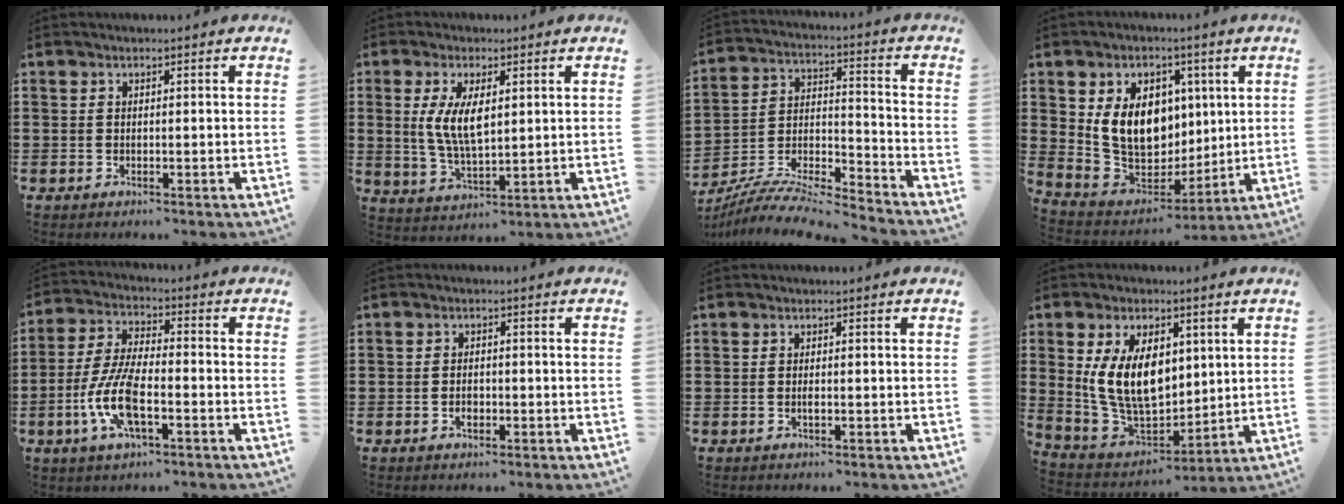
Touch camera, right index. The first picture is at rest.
{"total": 6.8, "force": [1.2, 3.0, 6.0], "torque": [-0.127, 0.005, 0.018]}
{"total": 8.7, "force": [-8.2, 0.8, 2.7], "torque": [-0.053, 0.003, -0.166]}
{"total": 12.2, "force": [2.4, 9.4, 7.4], "torque": [-0.169, 0.005, 0.047]}
{"total": 9.5, "force": [-3.5, 3.4, 8.2], "torque": [-0.189, -0.009, -0.069]}
{"total": 1.8, "force": [-0.7, 1.0, 1.3], "torque": [-0.025, 0.001, -0.013]}
{"total": 0.8, "force": [-0.2, 0.2, 0.7], "torque": [-0.014, -0.006, -0.002]}
{"total": 12.0, "force": [2.4, 7.3, 9.2], "torque": [-0.209, 0.006, 0.041]}